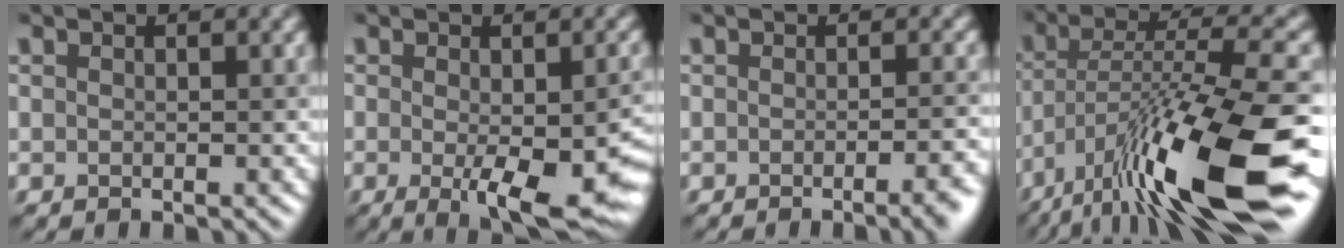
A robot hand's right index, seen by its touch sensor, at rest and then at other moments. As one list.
[{"total": 9.3, "force": [-2.3, 3.4, 8.3], "torque": [-0.120, -0.033, -0.014]}, {"total": 3.8, "force": [-1.8, 1.1, 3.2], "torque": [-0.020, 0.002, -0.022]}, {"total": 14.4, "force": [-7.7, 3.3, 11.7], "torque": [-0.201, 0.005, -0.130]}]